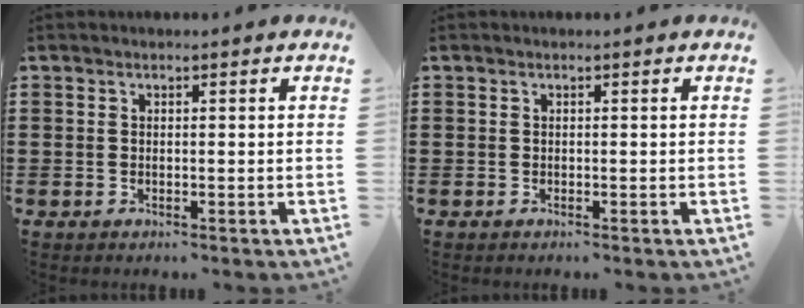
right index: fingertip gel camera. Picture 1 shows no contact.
{"total": 0.0}